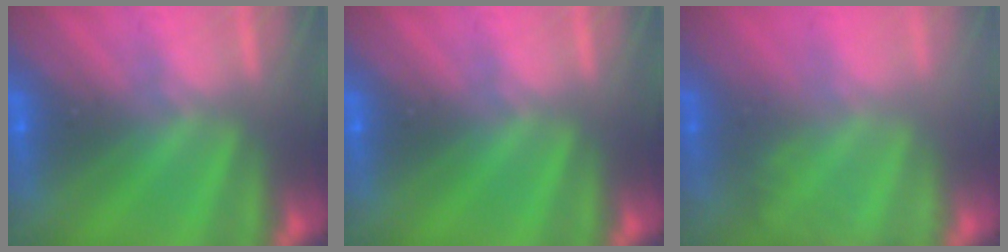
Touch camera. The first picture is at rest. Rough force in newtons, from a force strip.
{"total": 0.0}
{"total": 2.8}